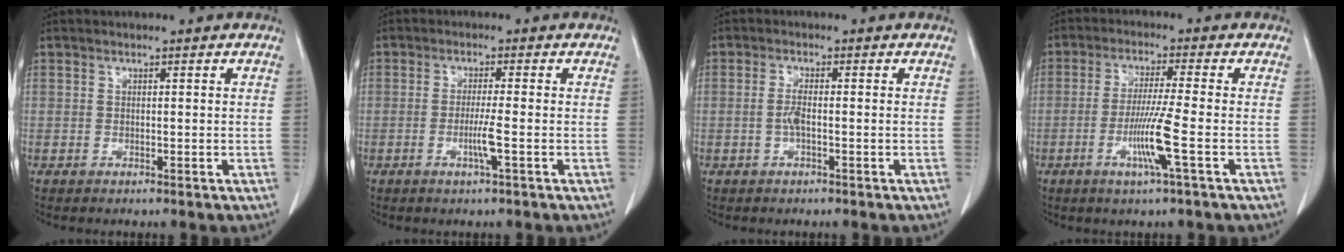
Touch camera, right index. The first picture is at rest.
{"total": 3.3, "force": [-1.0, -0.5, 3.1], "torque": [-0.059, -0.005, -0.021]}
{"total": 2.2, "force": [-0.5, 0.3, 2.1], "torque": [-0.046, 0.001, -0.011]}
{"total": 7.1, "force": [-2.4, -1.1, 6.6], "torque": [-0.126, -0.014, -0.048]}